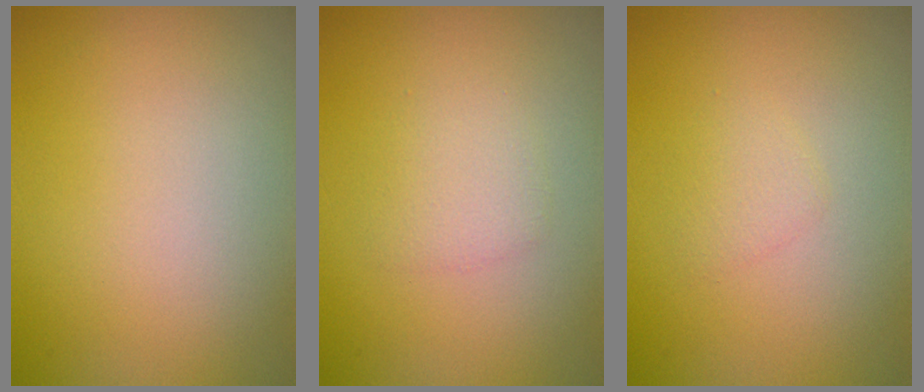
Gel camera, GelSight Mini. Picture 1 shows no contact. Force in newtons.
{"total": 1.7, "press": 1.7, "slide": 0.0}
{"total": 1.1, "press": 1.1, "slide": 0.0}